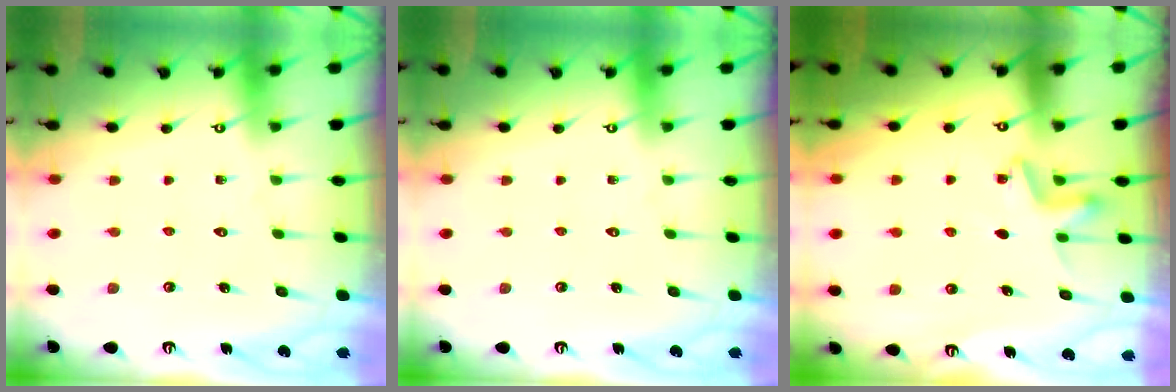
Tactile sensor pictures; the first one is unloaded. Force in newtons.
{"total": 0.0}
{"total": 4.1, "press": 4.1, "slide": 0.4}